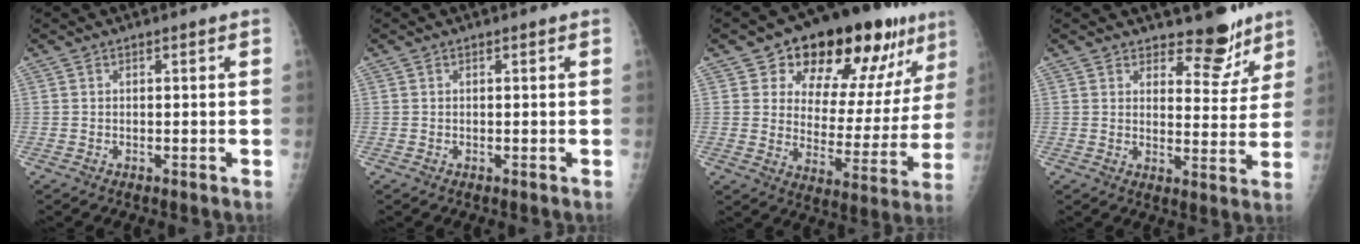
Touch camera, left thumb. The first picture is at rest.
{"total": 0.0}
{"total": 22.1, "force": [13.6, 10.5, 13.9], "torque": [-0.151, -0.049, 0.200]}
{"total": 8.0, "force": [6.7, 3.6, 2.5], "torque": [0.003, -0.054, 0.093]}